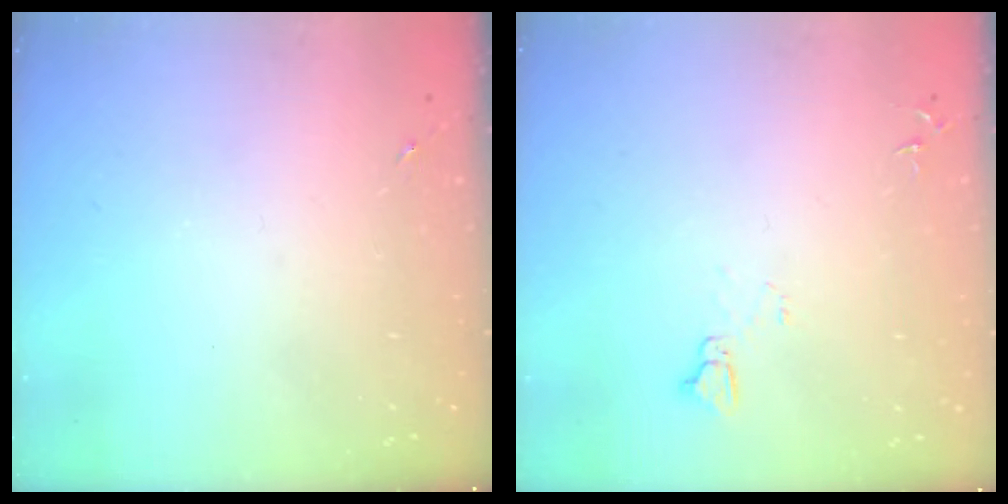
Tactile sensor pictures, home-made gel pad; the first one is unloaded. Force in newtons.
{"total": 4.1, "press": 4.1, "slide": 0.4}